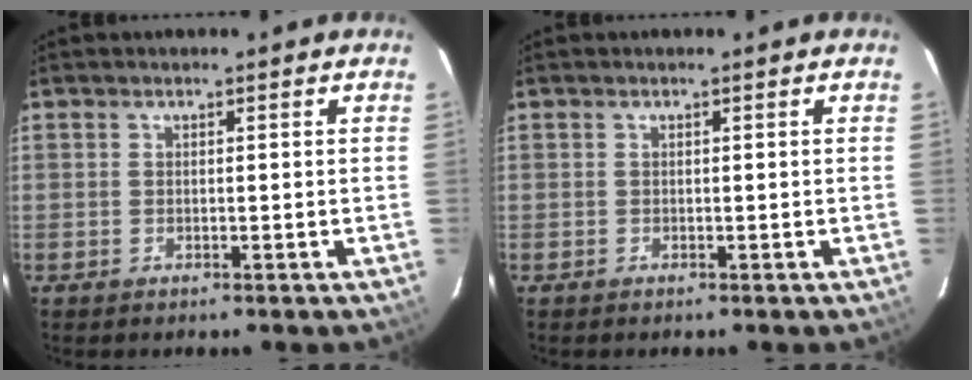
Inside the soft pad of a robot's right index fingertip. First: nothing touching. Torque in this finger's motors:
{"motor_torque": [-0.02, 0.10, -0.06, 0.01]}